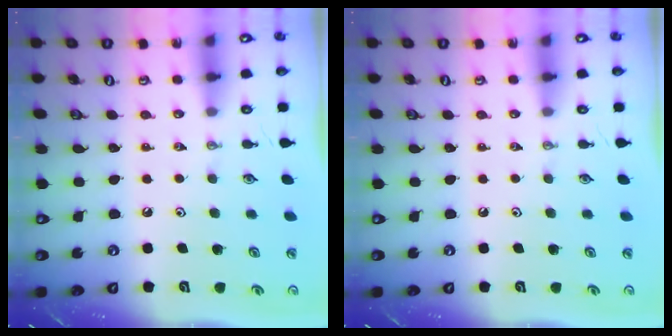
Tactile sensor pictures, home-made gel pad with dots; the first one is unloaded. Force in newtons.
{"total": 0.0}